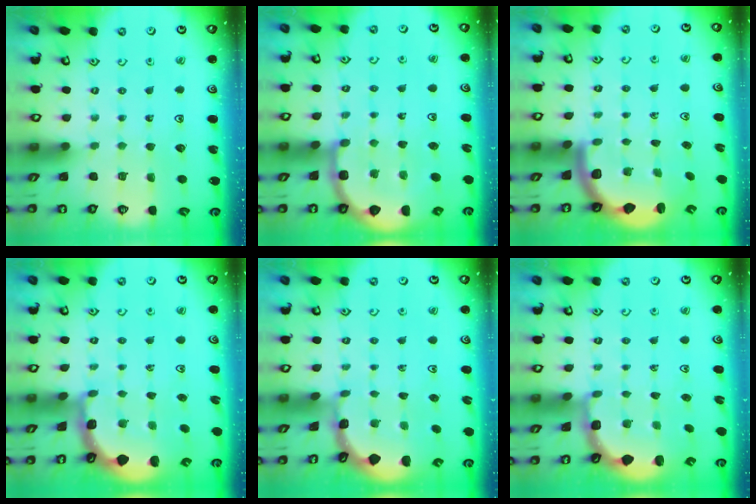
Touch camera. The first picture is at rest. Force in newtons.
{"total": 6.4, "press": 5.9, "slide": 2.4}
{"total": 4.9, "press": 4.6, "slide": 1.5}
{"total": 2.0, "press": 2.0, "slide": 0.3}
{"total": 1.2, "press": 1.2, "slide": 0.2}
{"total": 2.4, "press": 1.7, "slide": 1.6}